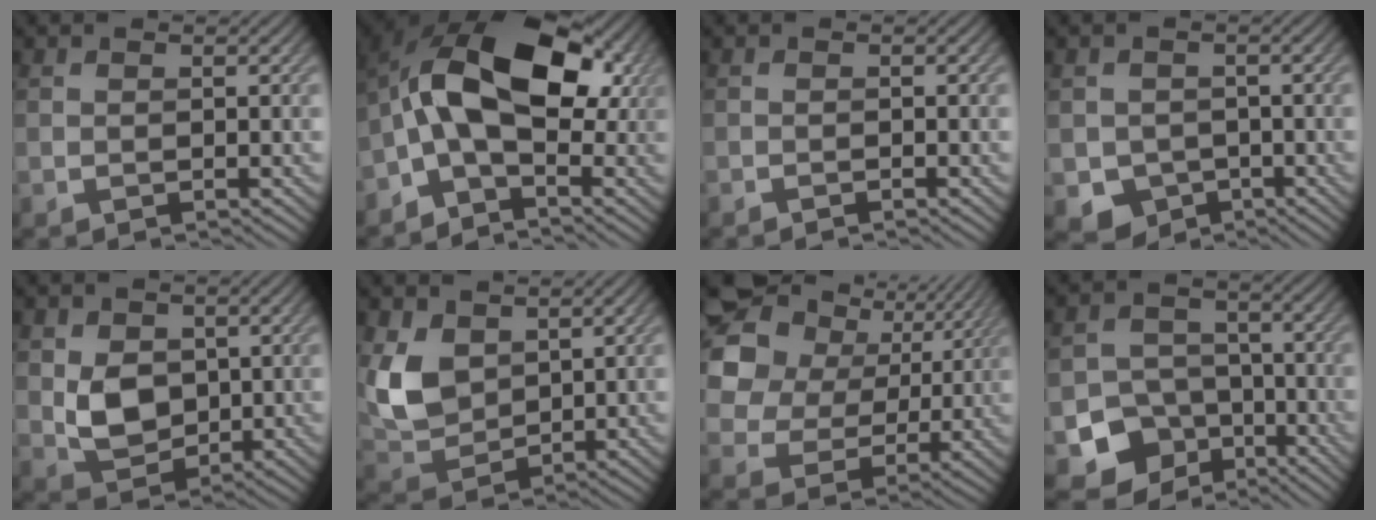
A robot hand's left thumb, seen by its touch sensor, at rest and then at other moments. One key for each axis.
{"total": 13.0, "fx": -0.1, "fy": 7.2, "fz": 10.9, "tx": -0.198, "ty": 0.025, "tz": -0.020}
{"total": 0.6, "fx": -0.6, "fy": 0.0, "fz": 0.2, "tx": -0.003, "ty": -0.001, "tz": -0.011}
{"total": 4.3, "fx": -1.7, "fy": 3.7, "fz": 1.4, "tx": -0.037, "ty": -0.016, "tz": -0.035}
{"total": 5.5, "fx": 0.7, "fy": 4.3, "fz": 3.5, "tx": -0.077, "ty": -0.009, "tz": 0.020}
{"total": 7.0, "fx": 2.8, "fy": 4.9, "fz": 4.2, "tx": -0.106, "ty": -0.011, "tz": 0.059}
{"total": 14.6, "fx": 5.7, "fy": 11.2, "fz": 7.4, "tx": -0.217, "ty": 0.037, "tz": 0.098}
{"total": 8.5, "fx": -4.4, "fy": 6.7, "fz": 2.7, "tx": -0.056, "ty": -0.021, "tz": -0.086}